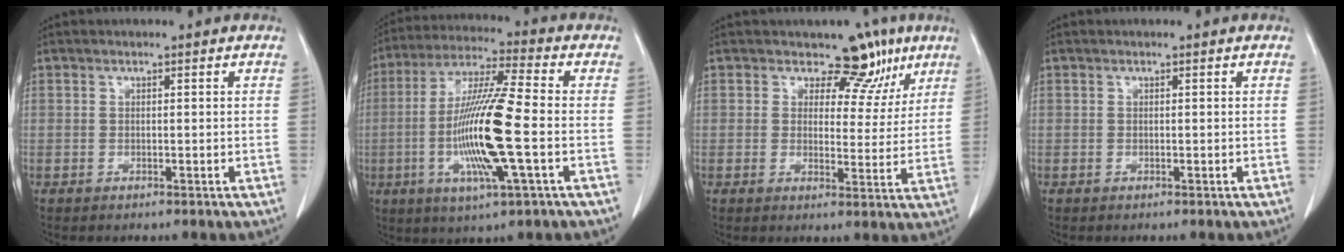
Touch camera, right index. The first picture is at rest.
{"total": 15.5, "force": [-2.8, 0.5, 15.2], "torque": [-0.302, -0.009, -0.058]}
{"total": 7.1, "force": [5.1, 4.4, 2.3], "torque": [-0.008, -0.005, 0.060]}
{"total": 0.0}